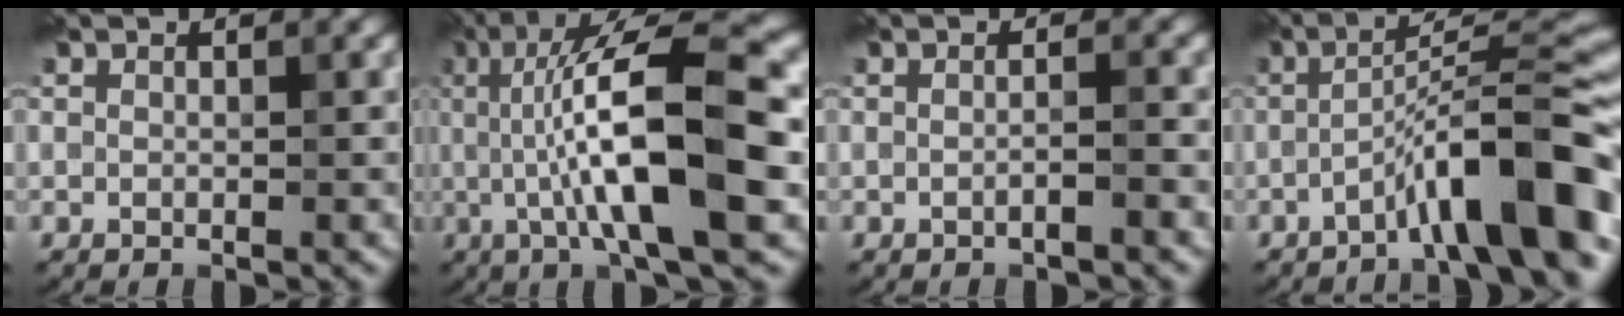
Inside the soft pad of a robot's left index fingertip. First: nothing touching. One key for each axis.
{"total": 12.4, "fx": 0.0, "fy": 2.9, "fz": 12.1, "tx": -0.189, "ty": 0.020, "tz": -0.008}
{"total": 1.1, "fx": -0.5, "fy": -0.1, "fz": 1.0, "tx": -0.012, "ty": 0.004, "tz": -0.013}
{"total": 9.3, "fx": -4.6, "fy": 1.0, "fz": 8.0, "tx": -0.116, "ty": 0.028, "tz": -0.079}